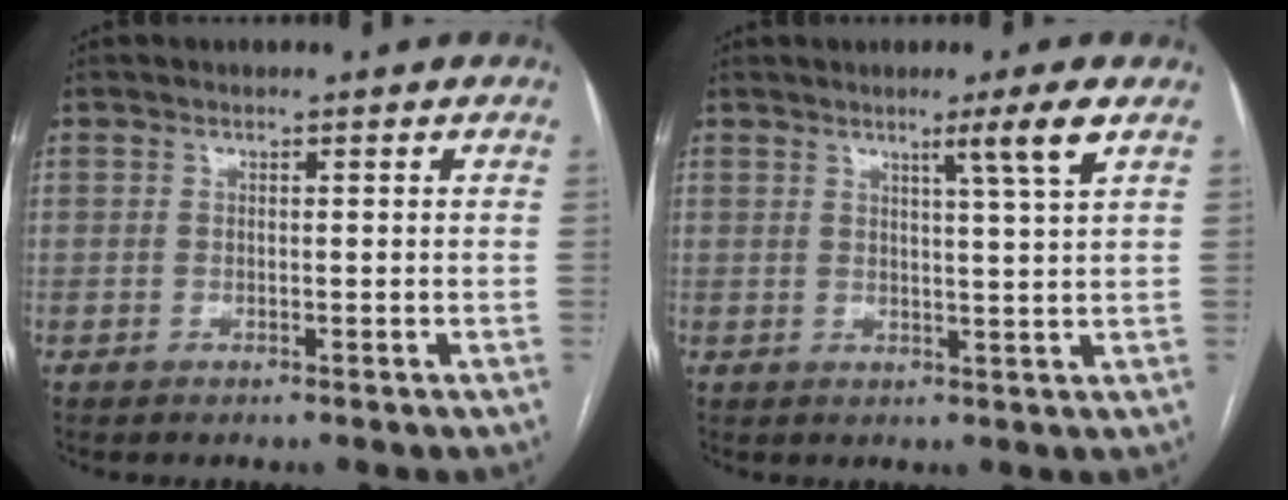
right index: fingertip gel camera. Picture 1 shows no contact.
{"total": 4.4, "force": [2.4, -1.4, 3.4], "torque": [-0.055, -0.011, 0.043]}